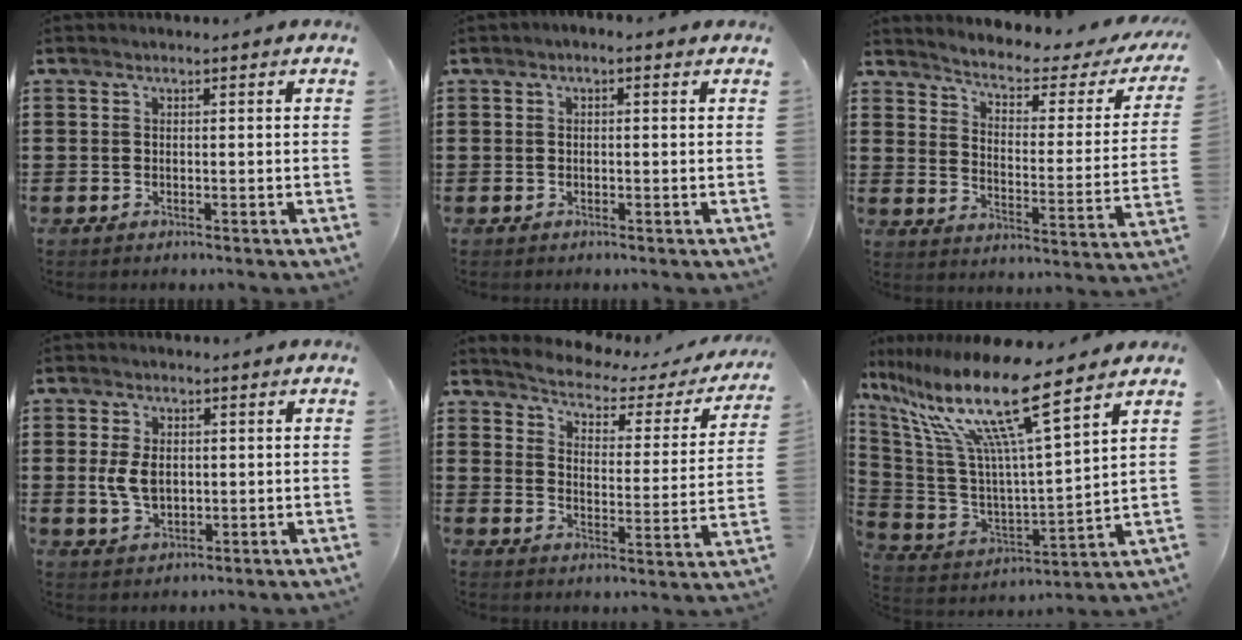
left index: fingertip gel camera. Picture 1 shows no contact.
{"total": 0.7, "force": [-0.1, 0.2, 0.7], "torque": [-0.013, -0.001, -0.002]}
{"total": 3.0, "force": [2.4, 0.5, 1.8], "torque": [-0.052, -0.023, 0.027]}
{"total": 5.1, "force": [0.4, 3.3, 3.9], "torque": [-0.102, 0.001, 0.000]}
{"total": 2.8, "force": [2.7, 0.5, 0.7], "torque": [-0.034, -0.027, 0.036]}
{"total": 15.6, "force": [10.3, 1.3, 11.6], "torque": [-0.261, -0.064, 0.165]}